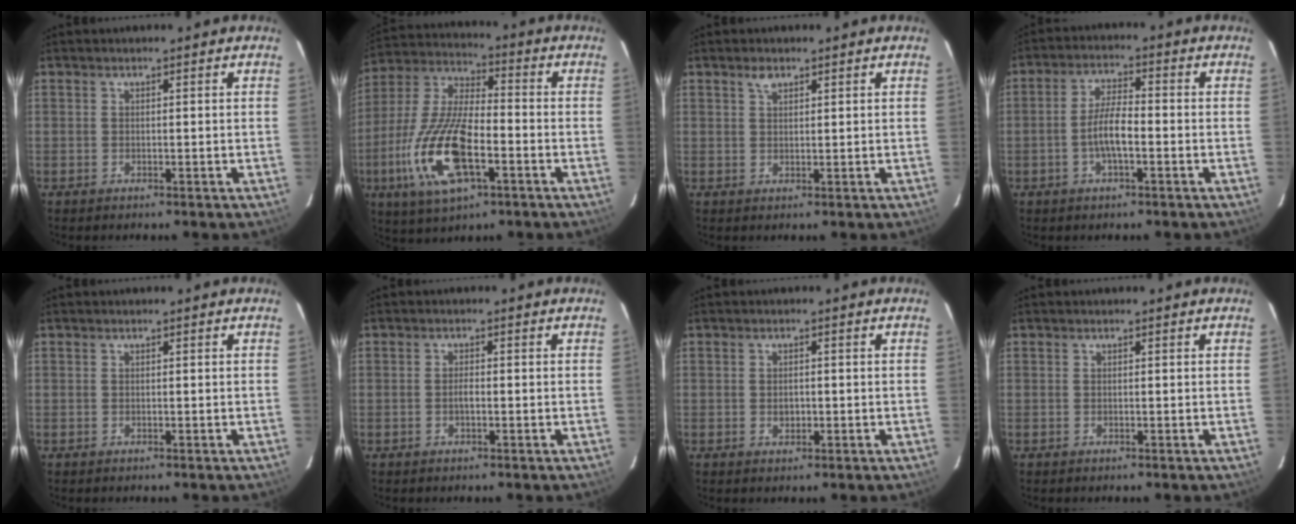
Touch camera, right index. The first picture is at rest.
{"total": 18.6, "force": [-6.4, 7.1, 15.9], "torque": [-0.346, -0.016, -0.124]}
{"total": 1.8, "force": [1.2, 1.0, 1.0], "torque": [-0.017, 0.005, 0.022]}
{"total": 5.9, "force": [-1.9, 1.4, 5.4], "torque": [-0.109, 0.007, -0.037]}
{"total": 0.0}
{"total": 1.4, "force": [-0.5, 0.4, 1.3], "torque": [-0.026, 0.002, -0.010]}
{"total": 1.7, "force": [-0.3, 1.2, 1.2], "torque": [-0.020, 0.002, -0.005]}
{"total": 0.0}